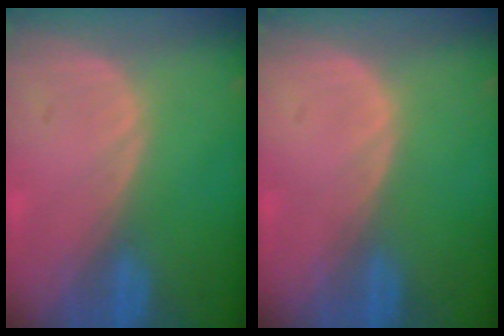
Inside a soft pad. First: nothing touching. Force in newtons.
{"total": 0.0}